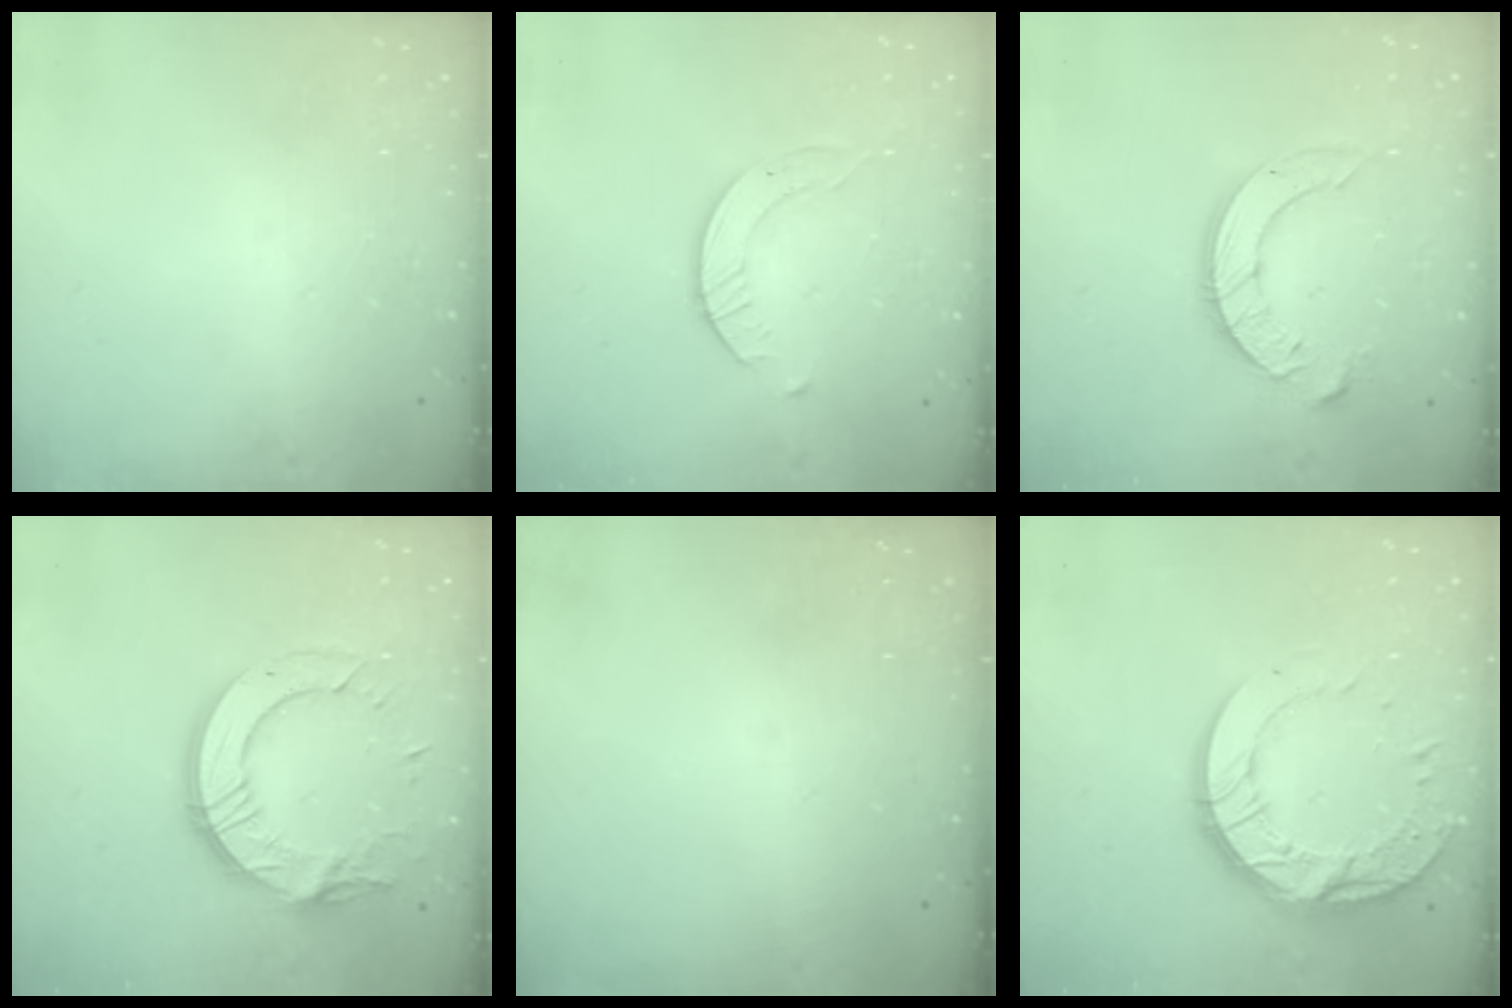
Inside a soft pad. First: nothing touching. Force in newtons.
{"total": 2.7, "press": 2.7, "slide": 0.3}
{"total": 10.2, "press": 10.2, "slide": 1.0}
{"total": 16.0, "press": 16.0, "slide": 1.0}
{"total": 0.0}
{"total": 17.3, "press": 17.2, "slide": 1.9}